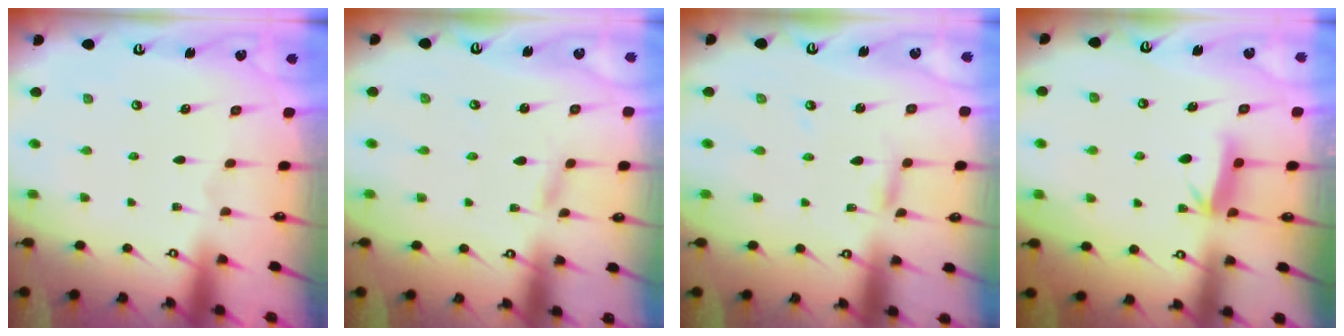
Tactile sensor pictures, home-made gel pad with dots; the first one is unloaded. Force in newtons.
{"total": 1.1, "press": 1.1, "slide": 0.1}
{"total": 3.6, "press": 3.6, "slide": 0.3}
{"total": 6.1, "press": 6.0, "slide": 0.9}